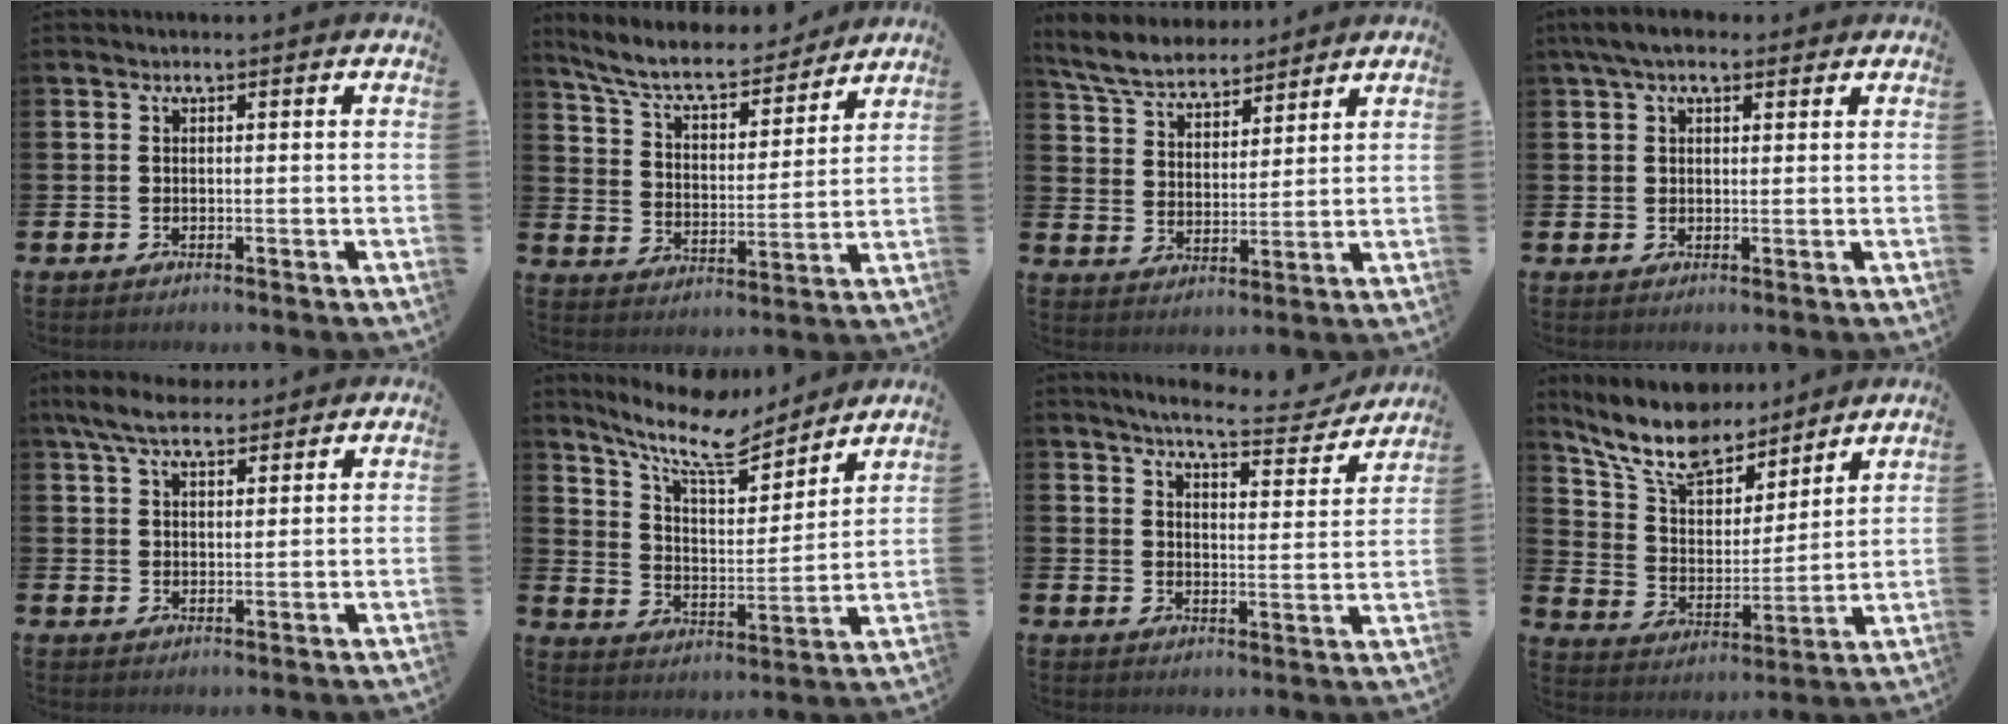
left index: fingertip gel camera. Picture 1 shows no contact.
{"total": 8.1, "force": [7.3, 2.0, 2.8], "torque": [-0.084, -0.052, 0.124]}
{"total": 6.9, "force": [6.5, 1.7, 1.4], "torque": [-0.056, -0.028, 0.118]}
{"total": 3.7, "force": [3.0, 1.5, 1.7], "torque": [-0.039, 0.002, 0.054]}
{"total": 6.5, "force": [5.6, 2.1, 2.6], "torque": [-0.062, -0.013, 0.104]}
{"total": 11.5, "force": [9.7, 3.2, 5.3], "torque": [-0.122, -0.063, 0.164]}
{"total": 6.5, "force": [6.2, 0.4, 2.1], "torque": [-0.049, -0.042, 0.102]}
{"total": 11.7, "force": [10.3, 4.2, 3.4], "torque": [-0.116, -0.061, 0.188]}